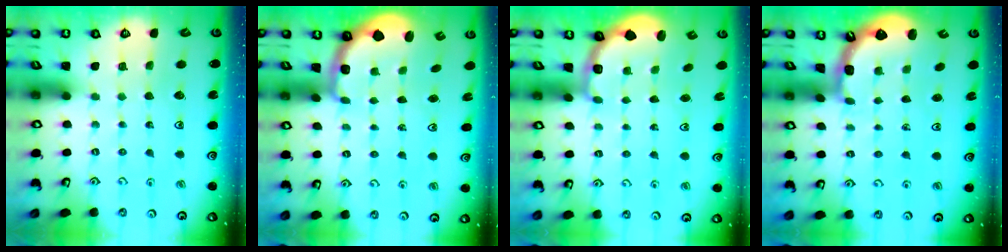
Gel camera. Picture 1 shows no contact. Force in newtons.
{"total": 2.5, "press": 1.5, "slide": 2.0}
{"total": 2.8, "press": 2.2, "slide": 1.7}
{"total": 1.4, "press": 1.4, "slide": 0.1}